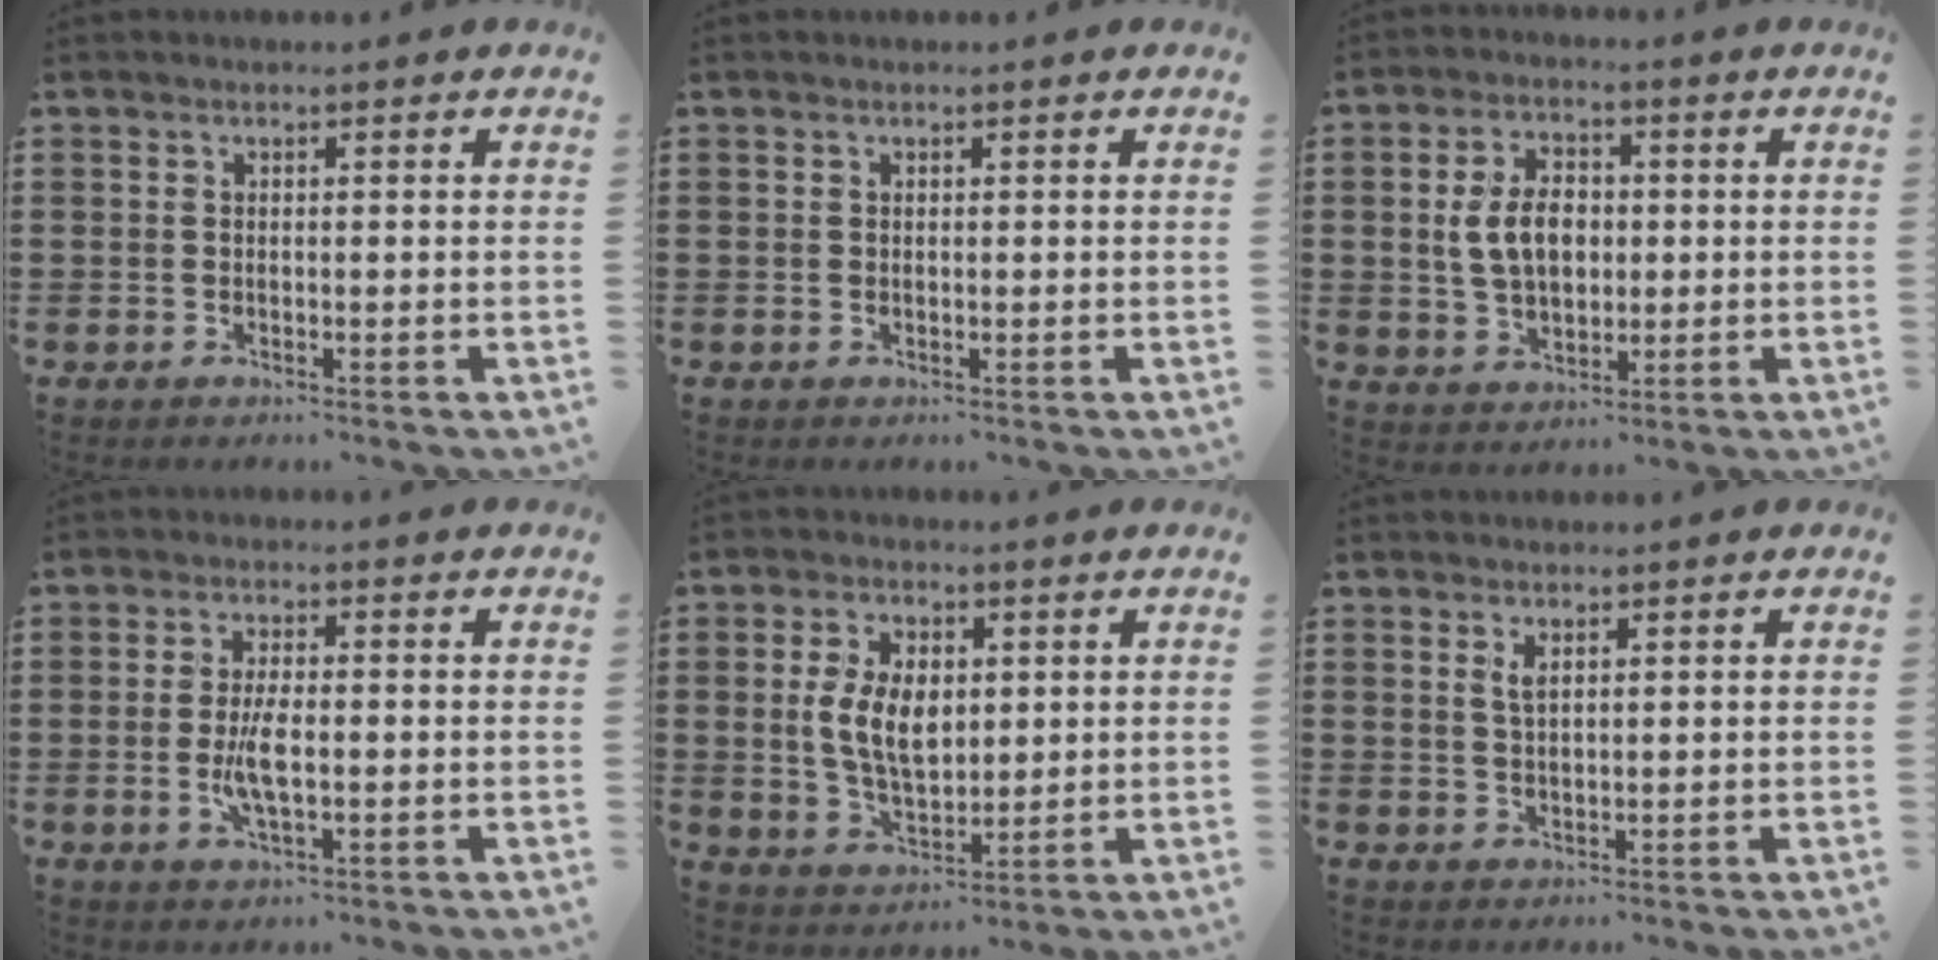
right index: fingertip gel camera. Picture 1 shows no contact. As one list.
[{"total": 0.0}, {"total": 7.0, "force": [0.4, 4.5, 5.3], "torque": [-0.115, 0.008, -0.001]}, {"total": 5.0, "force": [-0.8, 1.6, 4.6], "torque": [-0.108, -0.005, -0.024]}, {"total": 7.6, "force": [1.0, 4.5, 6.1], "torque": [-0.123, 0.010, 0.016]}, {"total": 1.8, "force": [0.9, 0.6, 1.4], "torque": [-0.032, 0.002, 0.016]}]